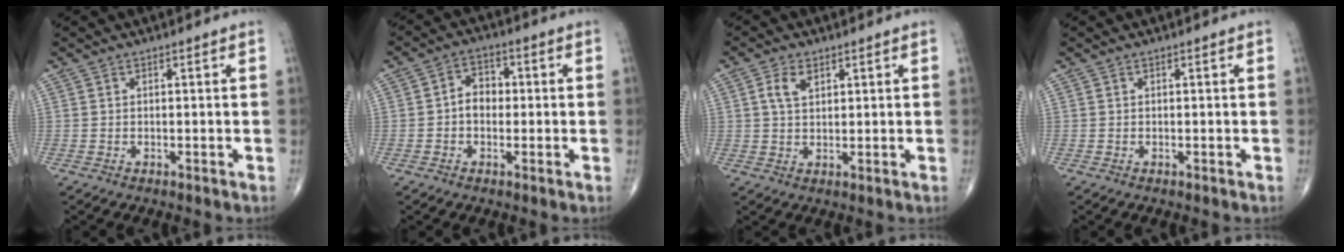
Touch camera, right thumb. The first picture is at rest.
{"total": 4.9, "force": [-0.3, 3.8, 3.1], "torque": [-0.034, 0.019, -0.014]}
{"total": 4.0, "force": [1.7, 2.4, 2.7], "torque": [-0.050, -0.002, 0.033]}
{"total": 0.0}